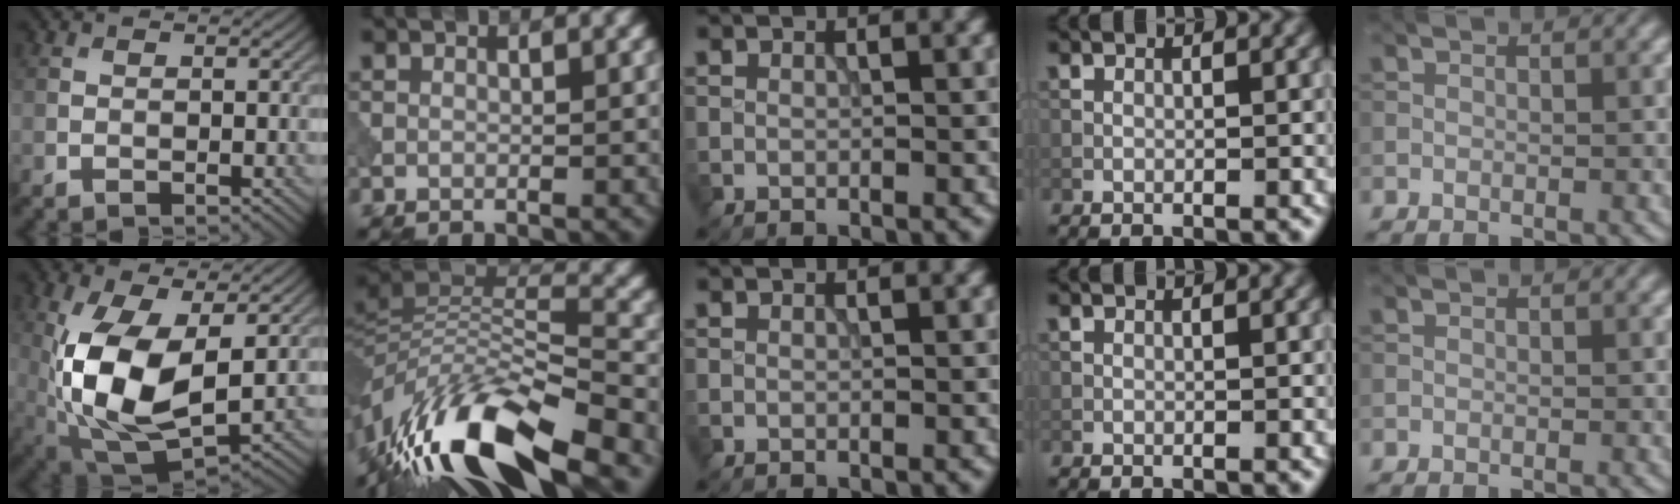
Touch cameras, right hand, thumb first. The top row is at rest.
{"thumb": {"total": 13.4, "force": [0.3, 7.1, 11.4], "torque": [-0.248, -0.006, 0.010]}, "index": {"total": 14.0, "force": [-8.6, 4.6, 10.1], "torque": [-0.206, 0.017, -0.158]}}